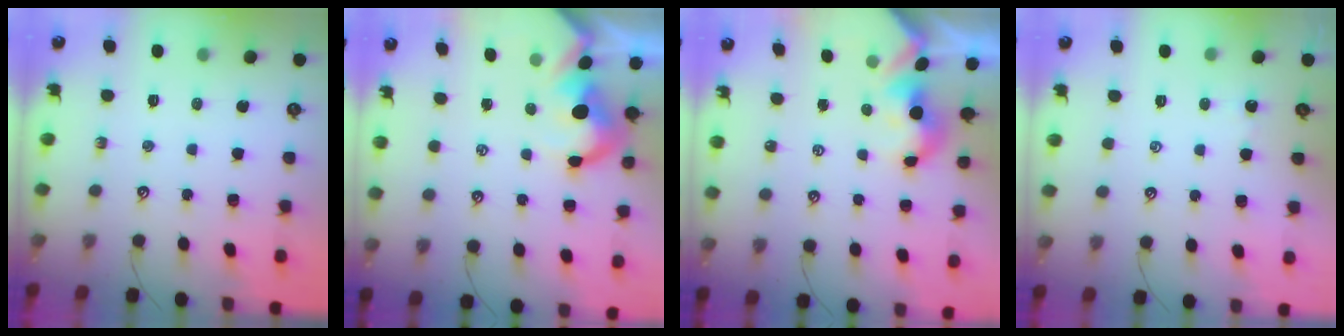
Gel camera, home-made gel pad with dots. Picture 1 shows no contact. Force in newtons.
{"total": 3.8, "press": 3.7, "slide": 0.8}
{"total": 2.4, "press": 2.4, "slide": 0.2}
{"total": 3.6, "press": 3.6, "slide": 0.0}